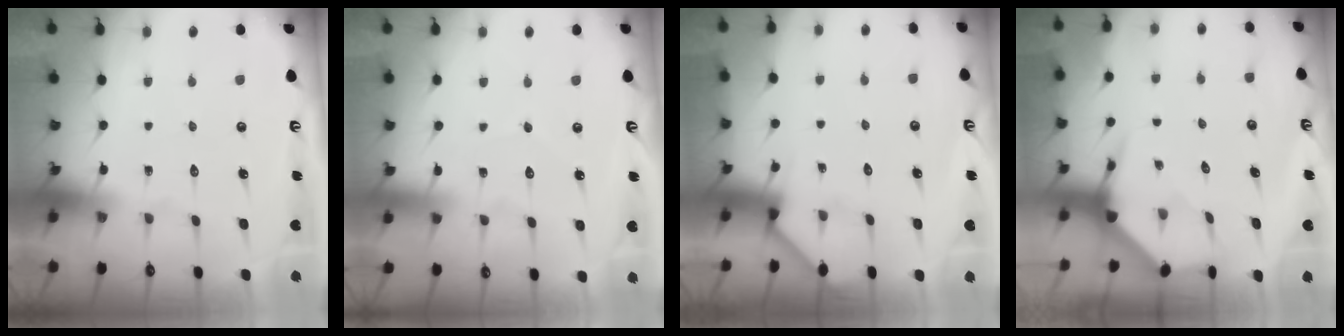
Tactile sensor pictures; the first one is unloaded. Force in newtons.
{"total": 2.8, "press": 2.7, "slide": 0.4}
{"total": 3.0, "press": 3.0, "slide": 0.2}
{"total": 4.0, "press": 3.9, "slide": 0.4}